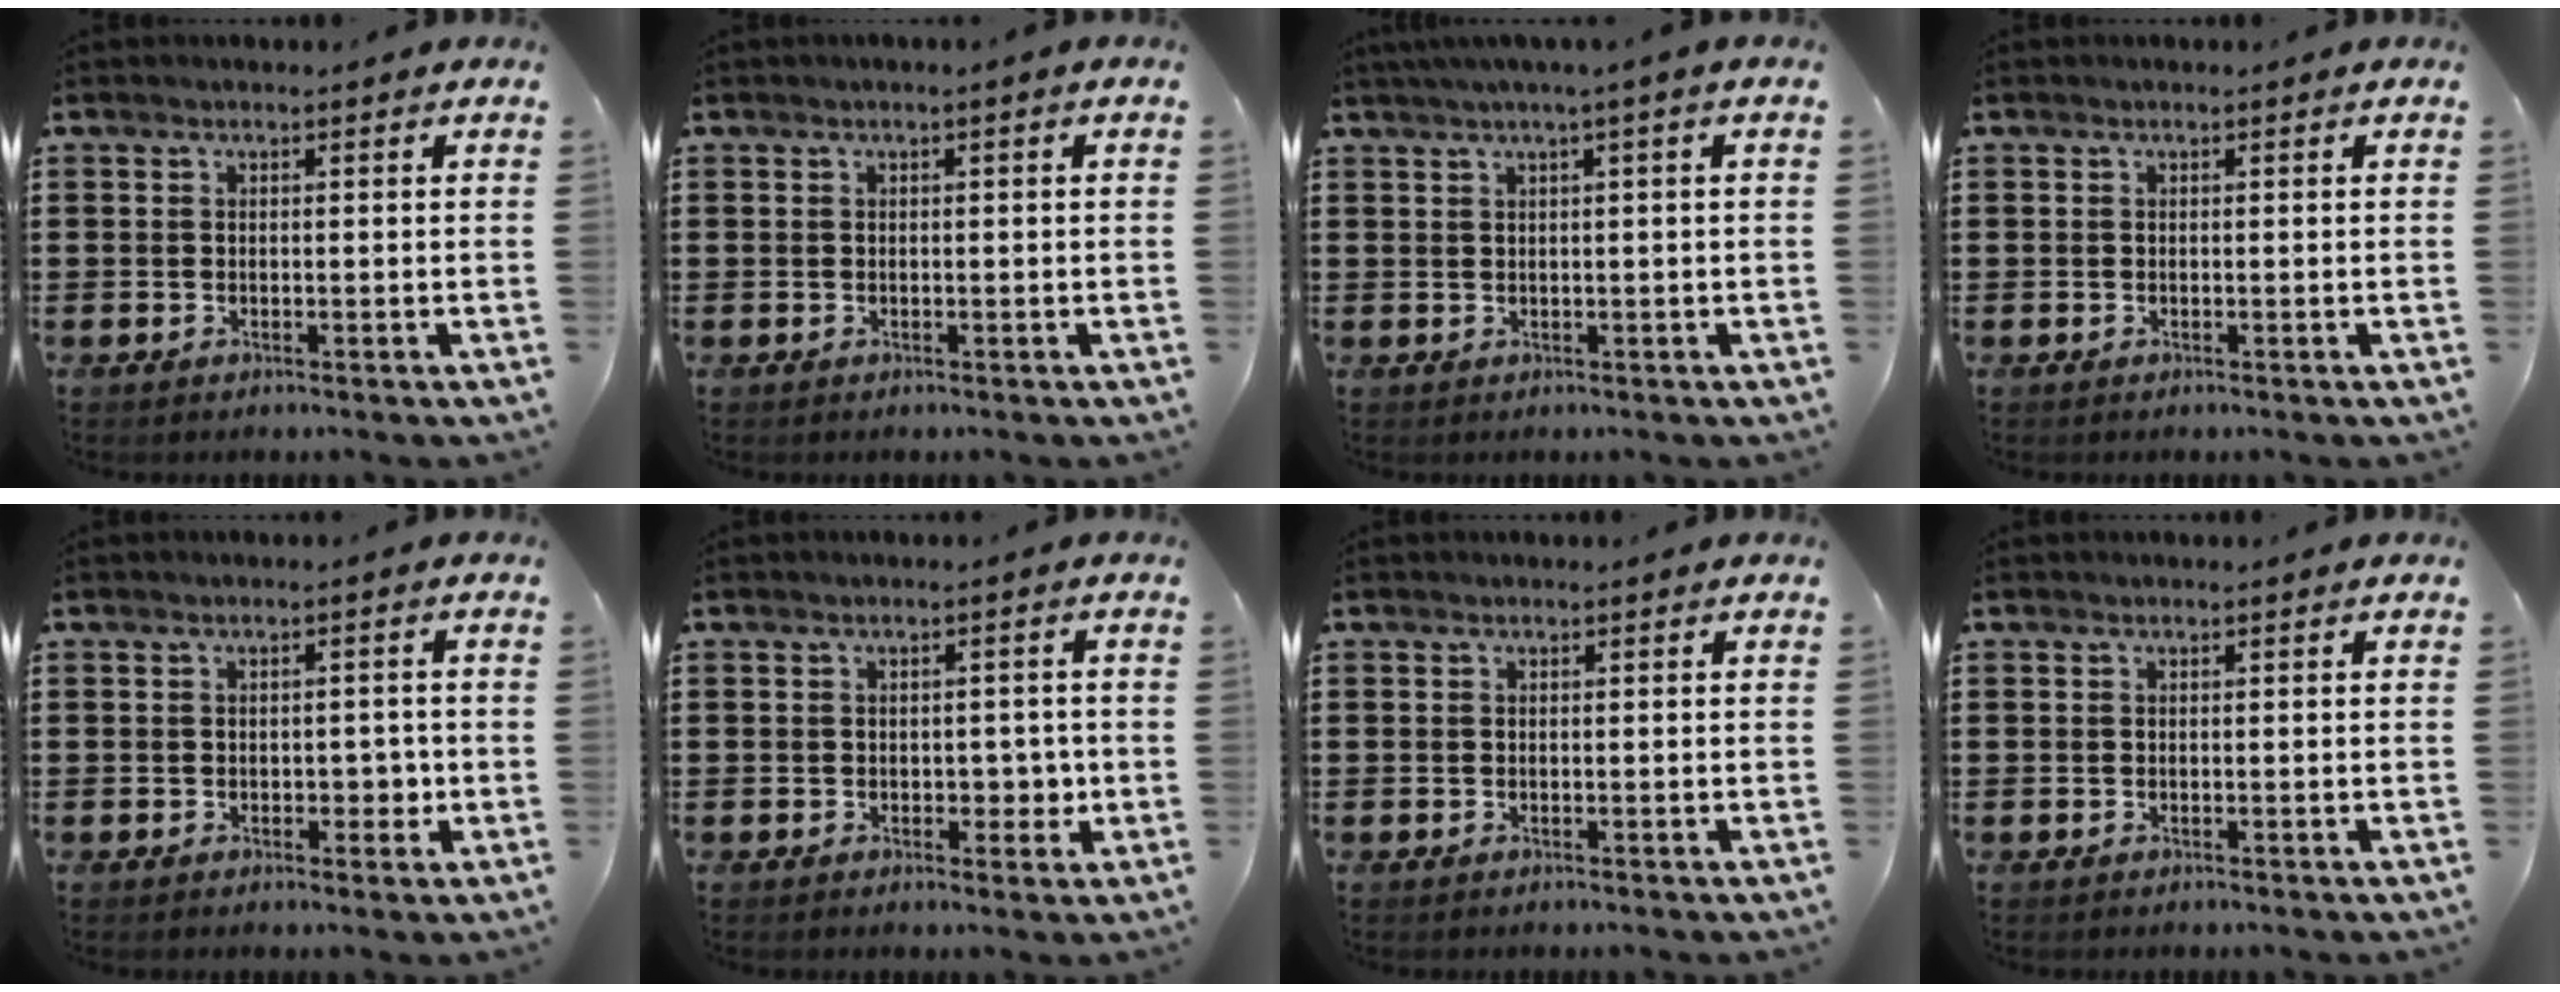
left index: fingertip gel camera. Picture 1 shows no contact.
{"total": 0.6, "force": [0.0, 0.0, 0.6], "torque": [-0.009, -0.006, 0.001]}
{"total": 1.8, "force": [0.6, -0.5, 1.6], "torque": [-0.028, -0.005, 0.010]}
{"total": 0.0}
{"total": 2.6, "force": [-0.5, 1.5, 2.0], "torque": [-0.031, 0.000, -0.013]}
{"total": 3.1, "force": [-0.2, 2.1, 2.3], "torque": [-0.031, -0.002, -0.010]}
{"total": 0.0}
{"total": 0.0}